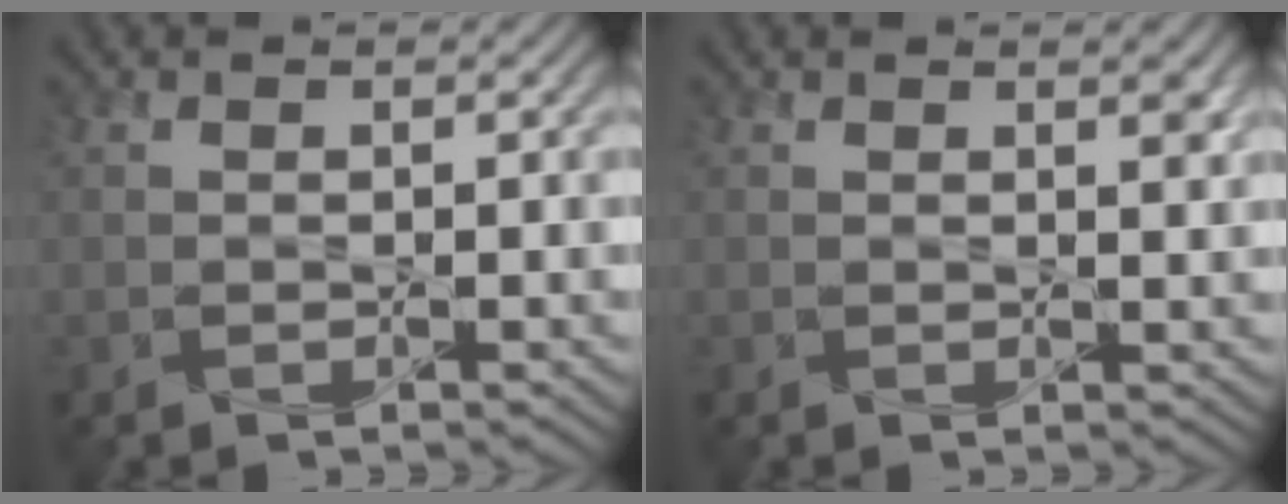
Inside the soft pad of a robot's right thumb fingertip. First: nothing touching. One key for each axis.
{"total": 1.3, "fx": 0.9, "fy": 0.2, "fz": 1.0, "tx": -0.014, "ty": -0.004, "tz": 0.016}